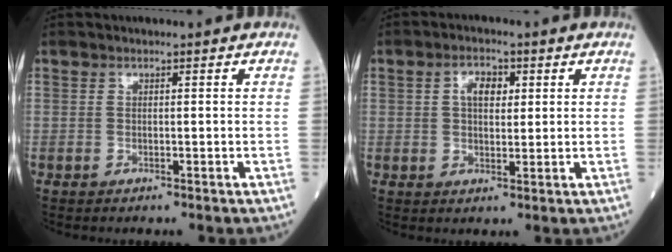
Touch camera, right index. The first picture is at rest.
{"total": 4.0, "force": [1.2, 2.2, 3.2], "torque": [-0.057, 0.009, 0.021]}